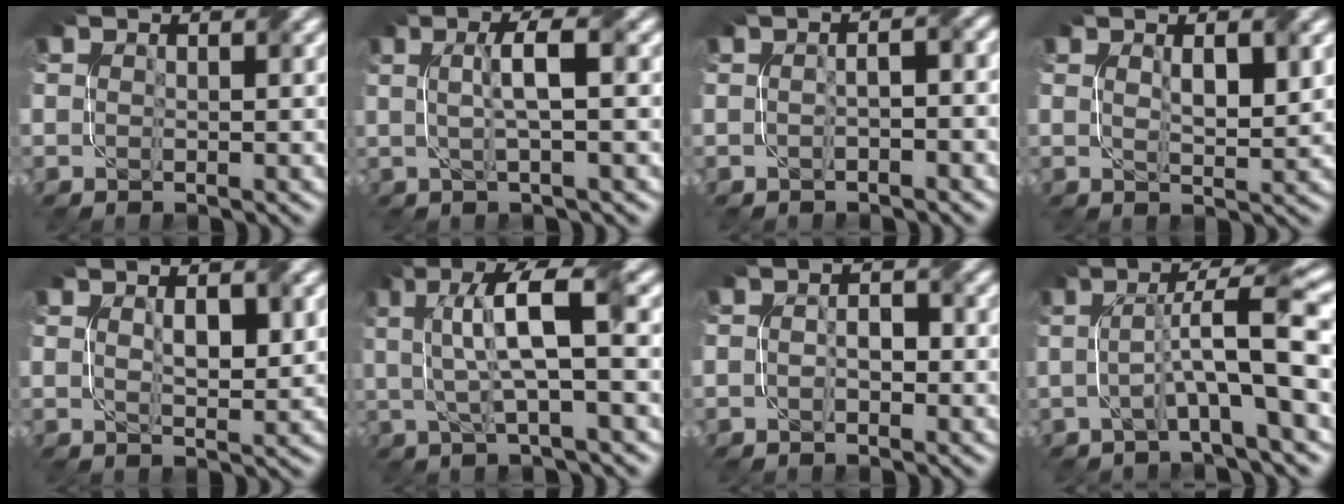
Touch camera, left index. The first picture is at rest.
{"total": 3.3, "force": [0.2, 0.5, 3.2], "torque": [-0.059, 0.010, 0.003]}
{"total": 1.9, "force": [-0.4, 0.6, 1.8], "torque": [-0.028, 0.003, -0.010]}
{"total": 2.6, "force": [0.8, 0.8, 2.3], "torque": [-0.045, 0.001, 0.019]}
{"total": 2.8, "force": [0.7, 1.0, 2.5], "torque": [-0.047, 0.001, 0.017]}
{"total": 6.5, "force": [1.4, 1.3, 6.2], "torque": [-0.119, 0.010, 0.025]}
{"total": 1.4, "force": [-0.5, 0.9, 1.0], "torque": [-0.014, 0.005, -0.010]}
{"total": 7.4, "force": [-0.2, 1.1, 7.3], "torque": [-0.119, 0.019, -0.011]}